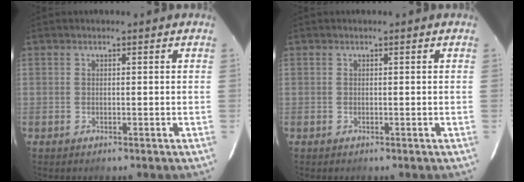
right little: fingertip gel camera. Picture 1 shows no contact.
{"total": 0.0}